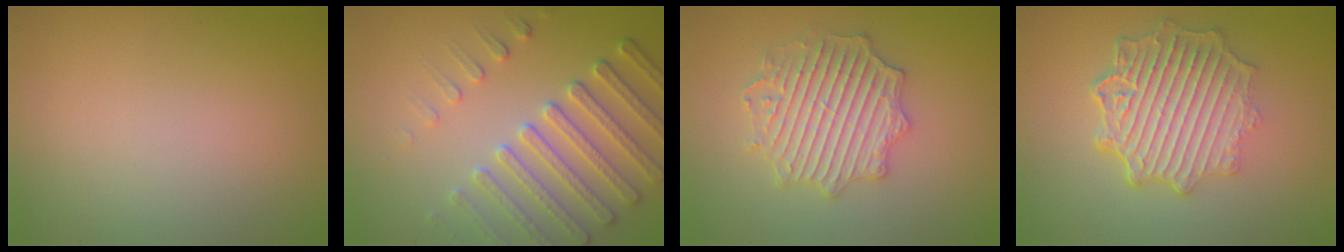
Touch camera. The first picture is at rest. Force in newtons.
{"total": 5.2, "press": 4.7, "slide": 2.3}
{"total": 4.1, "press": 4.1, "slide": 0.6}
{"total": 7.0, "press": 5.2, "slide": 4.6}